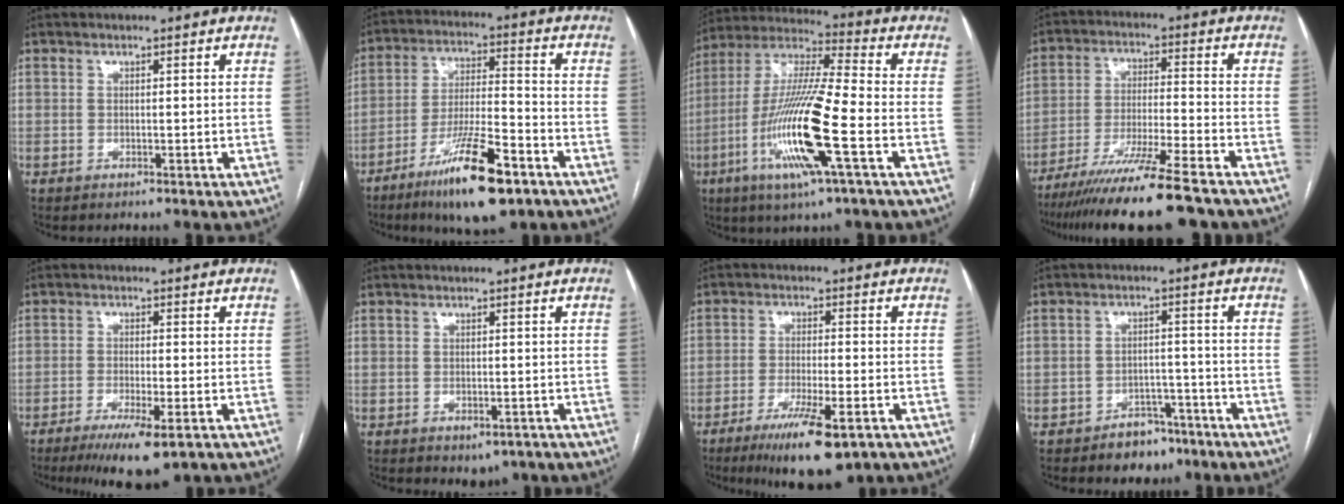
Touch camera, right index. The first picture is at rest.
{"total": 14.3, "force": [-8.6, 2.2, 11.2], "torque": [-0.203, -0.022, -0.148]}
{"total": 17.9, "force": [-5.8, 0.8, 16.9], "torque": [-0.346, -0.016, -0.111]}
{"total": 15.9, "force": [-12.8, -0.2, 9.4], "torque": [-0.169, -0.045, -0.212]}
{"total": 8.0, "force": [-4.9, 1.1, 6.3], "torque": [-0.100, -0.020, -0.074]}
{"total": 2.7, "force": [-1.5, 1.7, 1.4], "torque": [-0.010, 0.000, -0.009]}
{"total": 10.9, "force": [-6.5, 1.7, 8.5], "torque": [-0.141, -0.023, -0.099]}
{"total": 5.2, "force": [-3.6, 3.4, 1.6], "torque": [-0.015, 0.015, -0.048]}